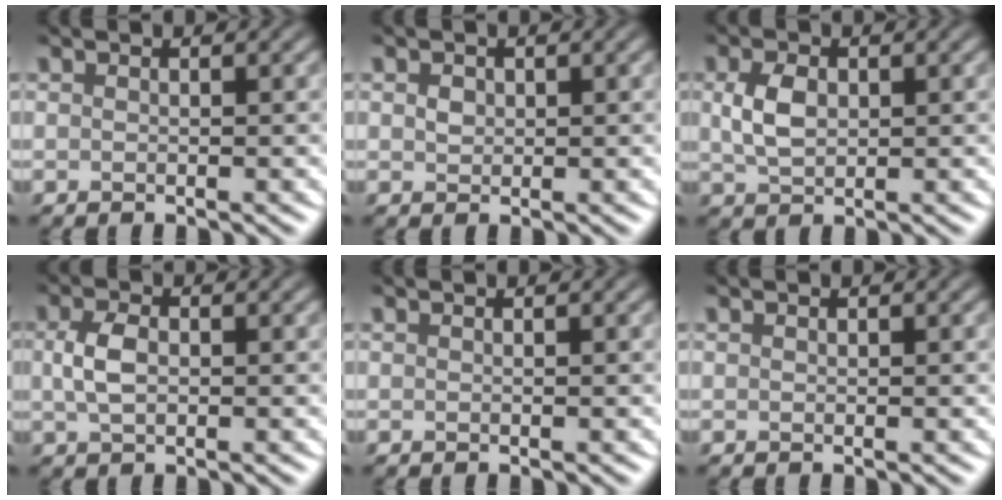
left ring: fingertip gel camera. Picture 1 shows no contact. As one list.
[{"total": 1.0, "force": [0.3, 0.9, 0.5], "torque": [-0.010, 0.001, 0.004]}, {"total": 2.9, "force": [0.5, 1.9, 2.2], "torque": [-0.052, 0.002, 0.012]}, {"total": 2.6, "force": [0.1, 1.6, 2.1], "torque": [-0.049, 0.002, 0.001]}, {"total": 0.0}, {"total": 0.0}]